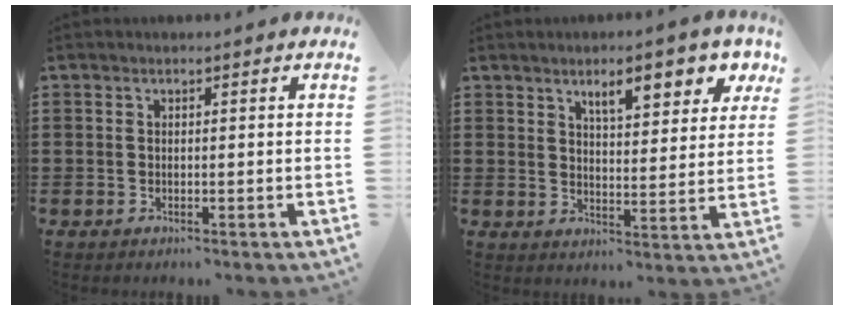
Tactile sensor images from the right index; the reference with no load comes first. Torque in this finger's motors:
{"motor_torque": [1.26, 0.88, 0.23, 0.09]}